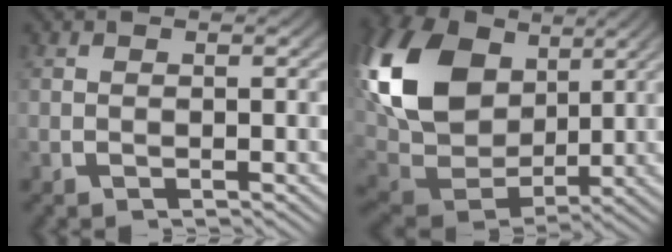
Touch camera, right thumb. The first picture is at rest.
{"total": 15.3, "force": [1.8, 10.6, 10.9], "torque": [-0.252, -0.032, 0.036]}